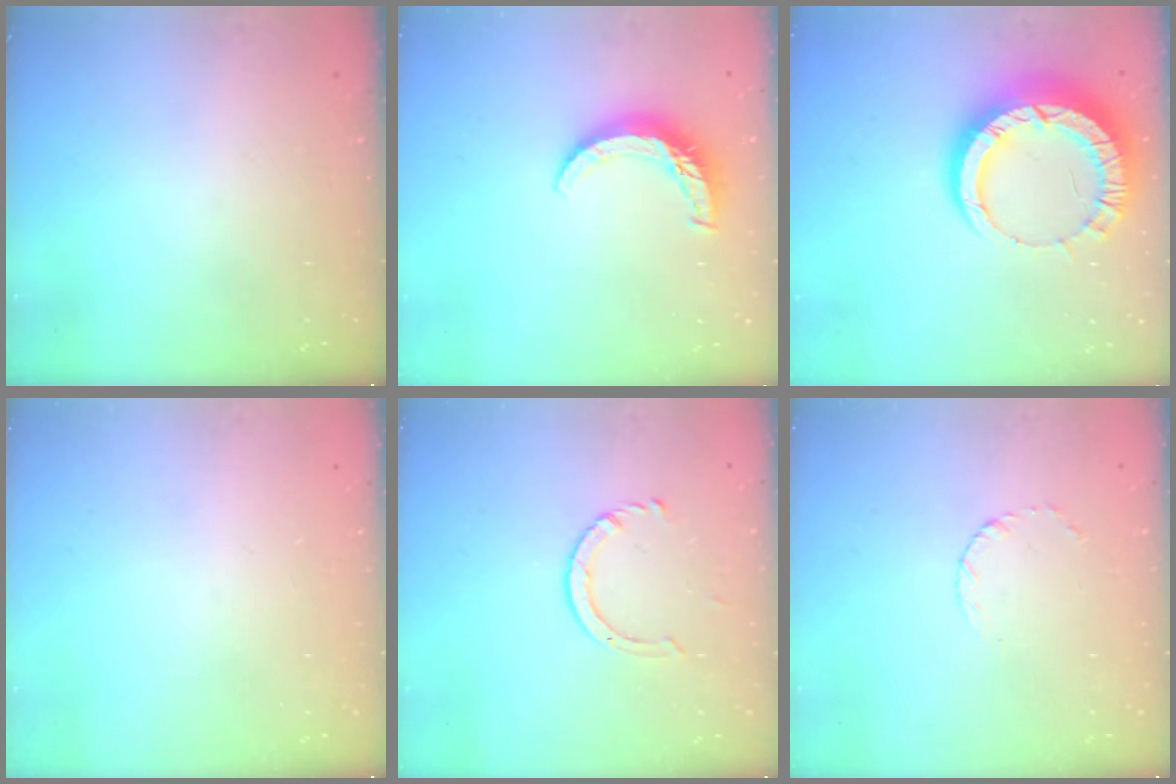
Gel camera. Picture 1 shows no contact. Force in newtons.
{"total": 8.6, "press": 8.5, "slide": 0.8}
{"total": 13.2, "press": 13.1, "slide": 1.3}
{"total": 0.0}
{"total": 4.6, "press": 4.5, "slide": 0.5}
{"total": 3.1, "press": 3.1, "slide": 0.3}